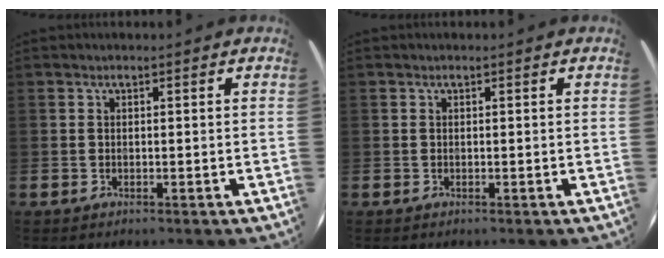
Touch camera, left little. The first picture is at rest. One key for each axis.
{"total": 0.0}